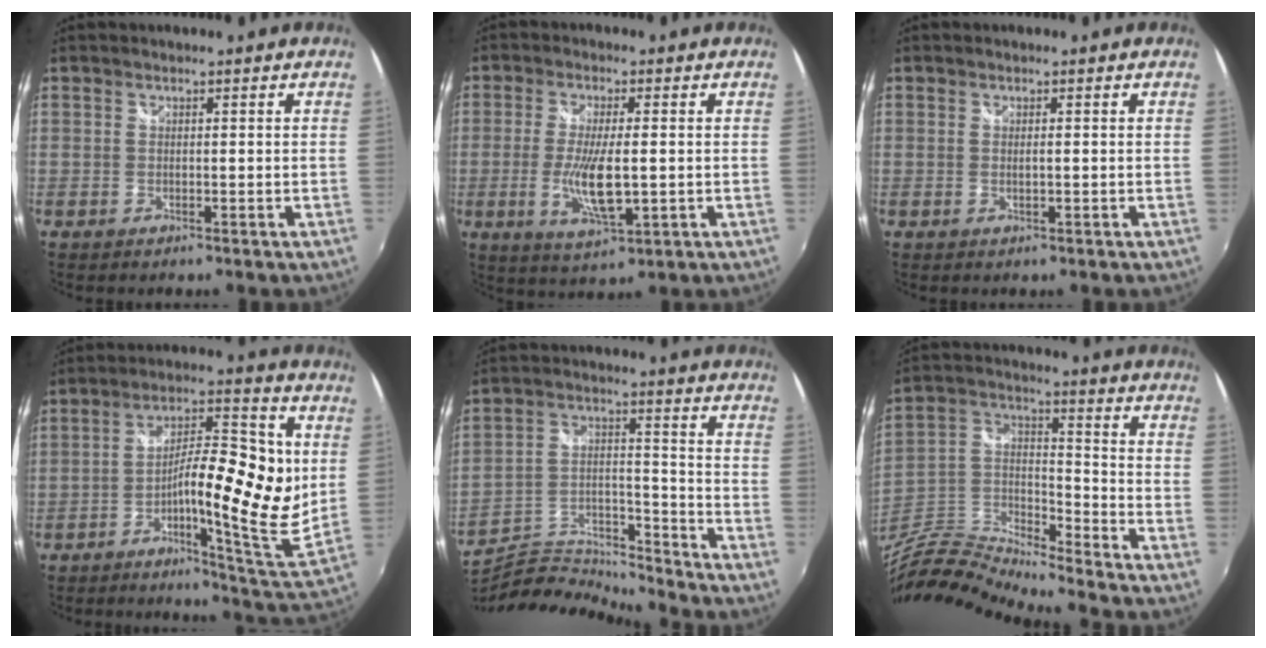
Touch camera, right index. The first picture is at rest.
{"total": 8.7, "force": [-1.4, 2.3, 8.3], "torque": [-0.162, -0.017, -0.022]}
{"total": 0.7, "force": [0.1, -0.1, 0.6], "torque": [-0.010, 0.000, 0.002]}
{"total": 15.4, "force": [0.4, 3.3, 15.0], "torque": [-0.238, 0.003, -0.007]}
{"total": 11.2, "force": [-10.8, 1.5, 2.4], "torque": [-0.051, 0.014, -0.210]}
{"total": 14.1, "force": [-12.4, 1.3, 6.6], "torque": [-0.160, -0.002, -0.256]}